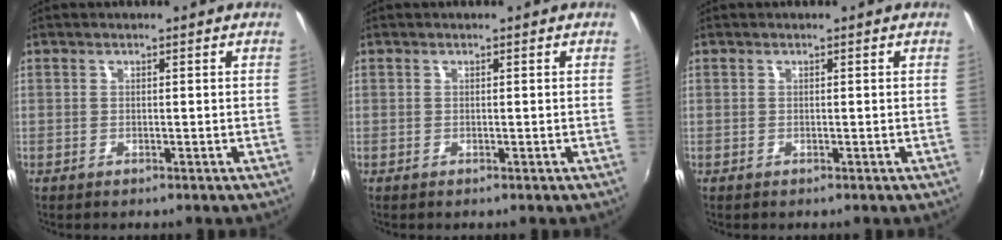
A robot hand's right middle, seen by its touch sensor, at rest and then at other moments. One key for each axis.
{"total": 0.0}
{"total": 0.0}